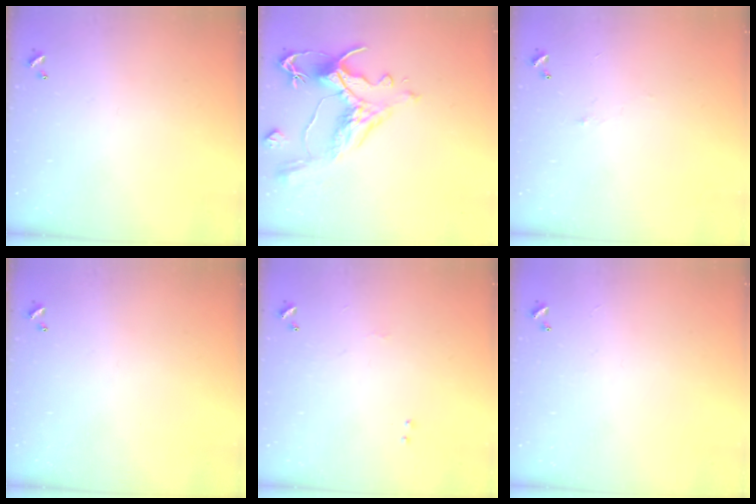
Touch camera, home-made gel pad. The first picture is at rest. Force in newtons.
{"total": 1.6, "press": 0.7, "slide": 1.4}
{"total": 0.8, "press": 0.6, "slide": 0.6}
{"total": 0.0}
{"total": 1.8, "press": 1.8, "slide": 0.6}
{"total": 1.0, "press": 0.9, "slide": 0.5}